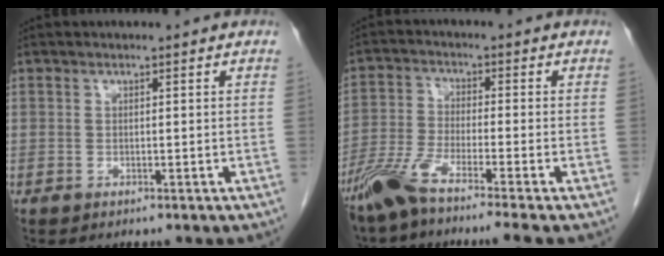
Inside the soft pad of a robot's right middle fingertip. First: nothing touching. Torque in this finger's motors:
{"motor_torque": [1.17, -0.97, 0.38, 0.12]}